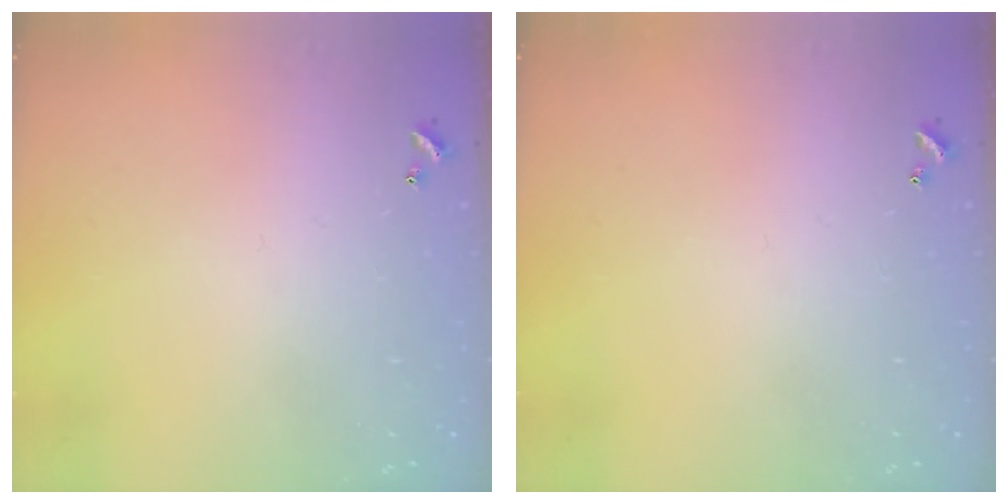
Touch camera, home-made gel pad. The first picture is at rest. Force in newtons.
{"total": 0.0}